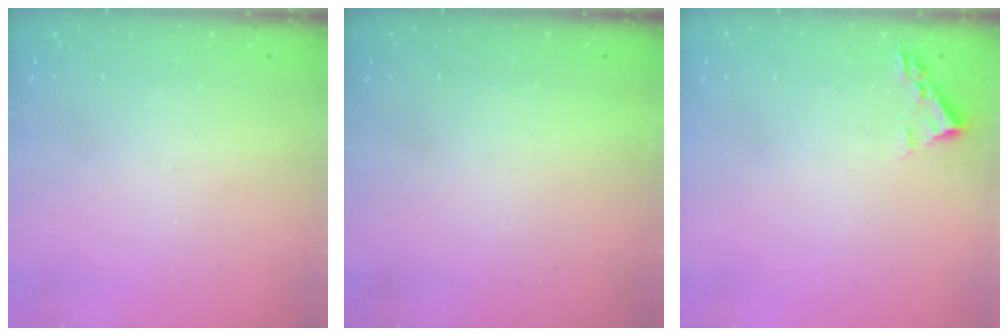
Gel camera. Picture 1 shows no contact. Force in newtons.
{"total": 1.5, "press": 1.5, "slide": 0.1}
{"total": 2.4, "press": 2.3, "slide": 0.3}